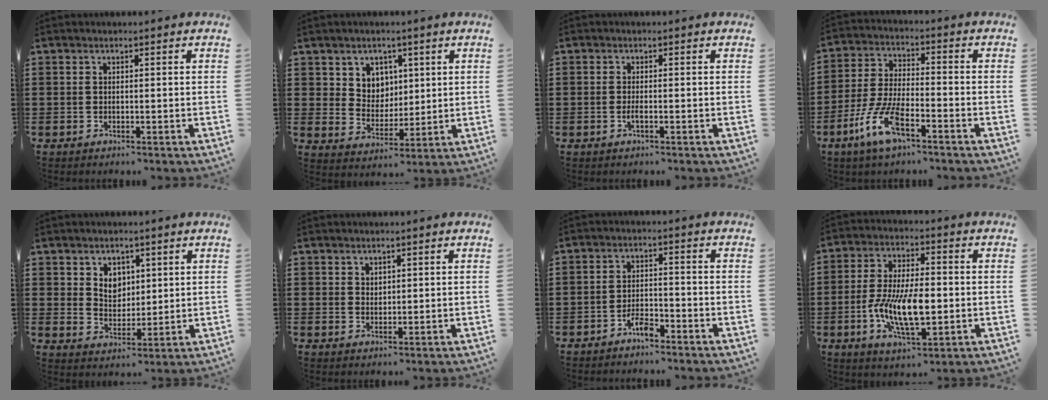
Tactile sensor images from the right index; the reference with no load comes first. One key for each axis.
{"total": 5.4, "fx": 2.9, "fy": 4.6, "fz": 0.5, "tx": -0.030, "ty": 0.001, "tz": 0.052}
{"total": 1.1, "fx": -0.4, "fy": 0.2, "fz": 1.0, "tx": -0.019, "ty": -0.003, "tz": -0.007}
{"total": 9.1, "fx": -5.0, "fy": 2.8, "fz": 7.1, "tx": -0.166, "ty": -0.007, "tz": -0.095}
{"total": 4.3, "fx": 2.4, "fy": 3.4, "fz": 1.1, "tx": -0.029, "ty": 0.005, "tz": 0.042}
{"total": 1.5, "fx": 1.2, "fy": 0.8, "fz": 0.2, "tx": -0.005, "ty": 0.002, "tz": 0.024}
{"total": 3.2, "fx": -2.6, "fy": 0.9, "fz": 1.7, "tx": -0.040, "ty": 0.006, "tz": -0.052}
{"total": 10.8, "fx": -1.9, "fy": 4.8, "fz": 9.4, "tx": -0.207, "ty": -0.008, "tz": -0.038}